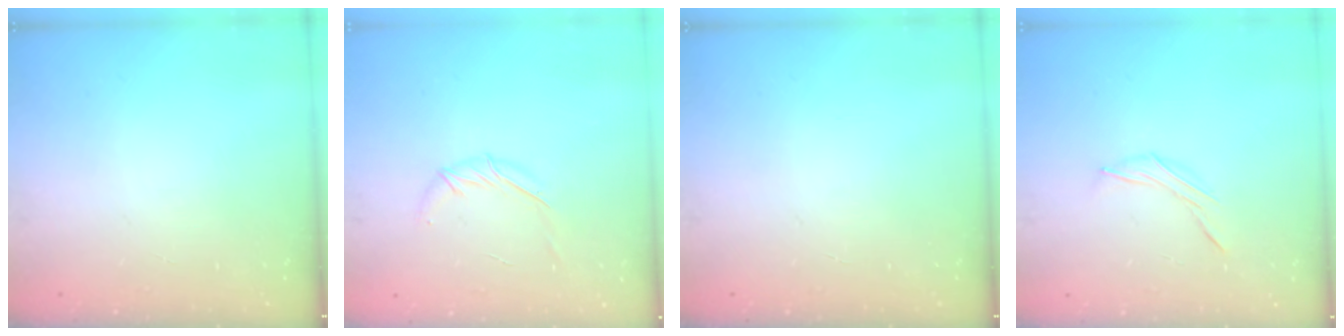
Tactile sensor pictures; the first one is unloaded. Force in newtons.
{"total": 5.7, "press": 5.5, "slide": 1.4}
{"total": 0.0}
{"total": 6.1, "press": 6.0, "slide": 1.5}